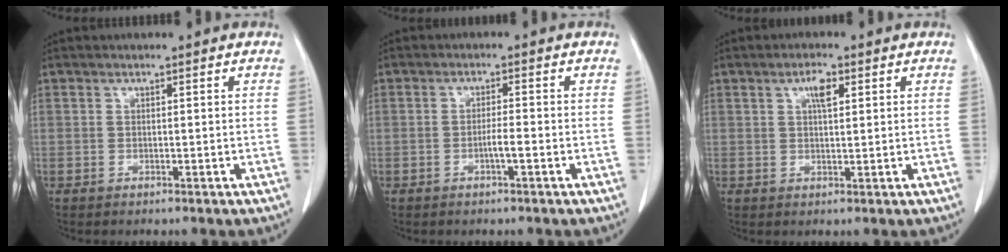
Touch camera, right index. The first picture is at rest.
{"total": 2.0, "force": [-0.9, -0.1, 1.7], "torque": [-0.030, 0.001, -0.018]}
{"total": 2.8, "force": [1.2, 0.8, 2.4], "torque": [-0.049, 0.001, 0.022]}